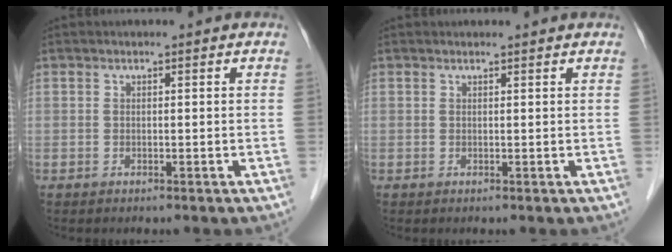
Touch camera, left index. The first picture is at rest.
{"total": 1.3, "force": [1.2, 0.1, 0.2], "torque": [-0.011, 0.009, 0.017]}